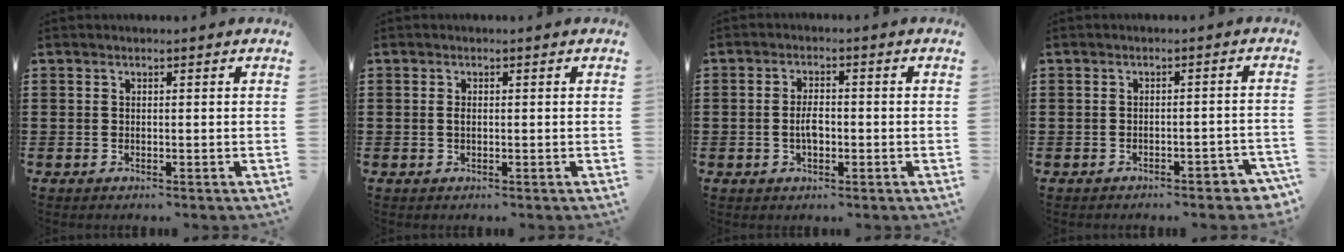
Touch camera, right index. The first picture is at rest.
{"total": 1.0, "force": [0.0, 0.5, 0.9], "torque": [-0.019, 0.001, -0.001]}
{"total": 3.3, "force": [-0.4, 1.5, 2.8], "torque": [-0.054, 0.002, -0.007]}
{"total": 2.1, "force": [-1.9, 0.4, 0.9], "torque": [-0.018, 0.001, -0.039]}